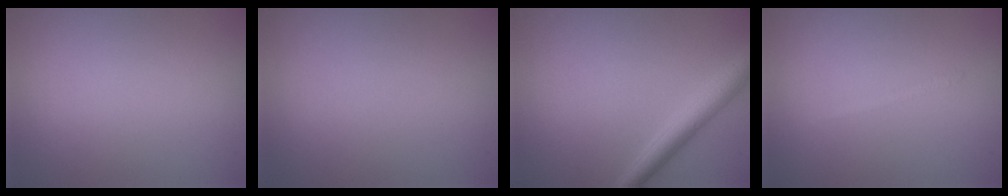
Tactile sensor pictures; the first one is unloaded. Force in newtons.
{"total": 0.0}
{"total": 3.1, "press": 3.1, "slide": 0.1}
{"total": 0.6, "press": 0.5, "slide": 0.1}